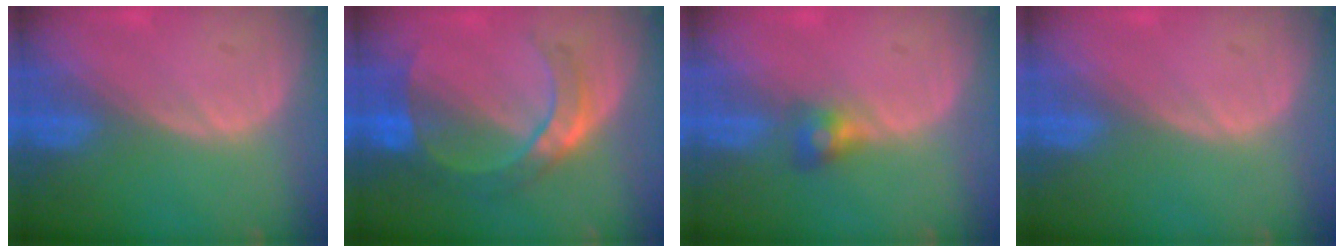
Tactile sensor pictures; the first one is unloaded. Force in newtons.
{"total": 7.2, "press": 6.9, "slide": 1.9}
{"total": 2.6, "press": 2.5, "slide": 0.7}
{"total": 0.0}